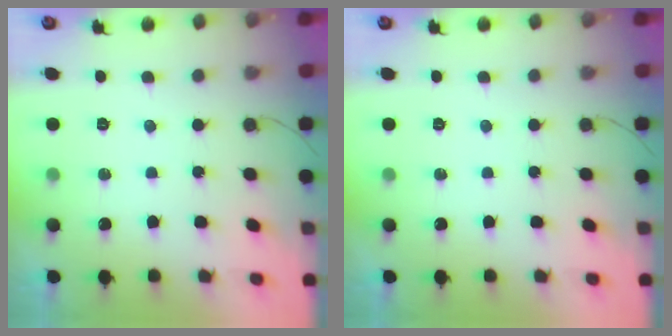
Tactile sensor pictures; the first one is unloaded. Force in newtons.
{"total": 0.0}